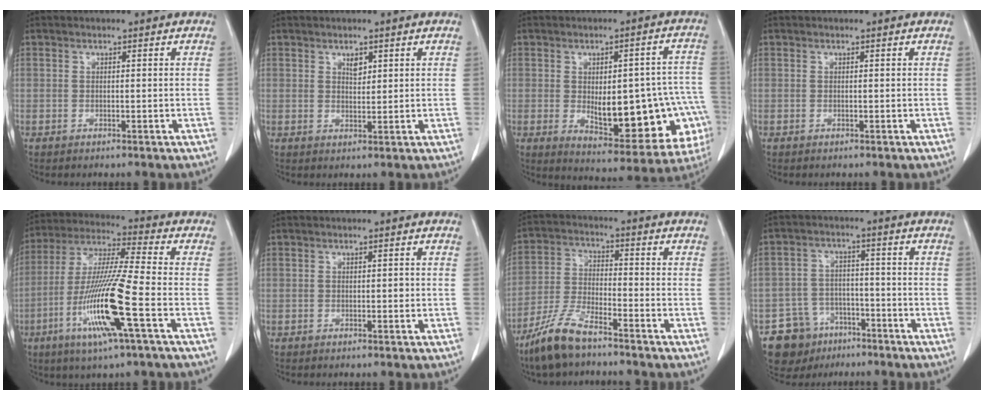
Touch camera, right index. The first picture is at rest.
{"total": 1.9, "force": [1.1, 0.9, 1.2], "torque": [-0.020, -0.003, 0.021]}
{"total": 18.8, "force": [-3.6, 7.2, 17.0], "torque": [-0.156, 0.027, -0.015]}
{"total": 0.0}
{"total": 15.3, "force": [-5.4, -0.4, 14.4], "torque": [-0.297, -0.018, -0.106]}
{"total": 0.7, "force": [-0.1, 0.3, 0.6], "torque": [-0.008, 0.001, -0.001]}
{"total": 8.9, "force": [-6.9, 1.8, 5.3], "torque": [-0.119, -0.017, -0.139]}
{"total": 8.7, "force": [-5.6, 6.5, 1.0], "torque": [-0.021, 0.024, -0.086]}